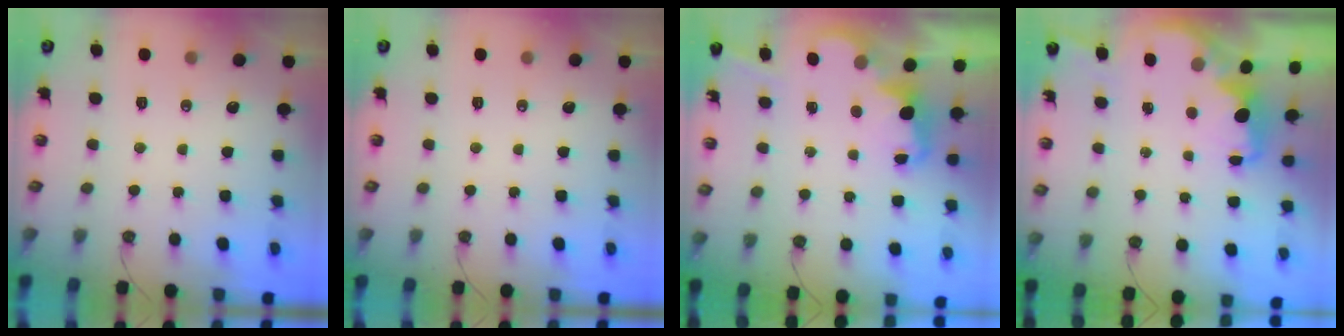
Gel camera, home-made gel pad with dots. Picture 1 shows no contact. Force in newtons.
{"total": 0.0}
{"total": 2.5, "press": 2.5, "slide": 0.5}
{"total": 2.4, "press": 2.2, "slide": 0.8}